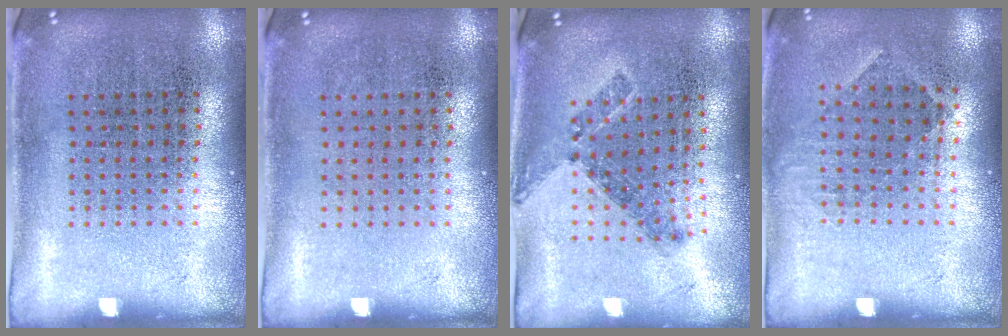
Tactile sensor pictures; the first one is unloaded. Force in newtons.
{"total": 0.0}
{"total": 0.7, "press": 0.6, "slide": 0.3}
{"total": 0.9, "press": 0.7, "slide": 0.5}